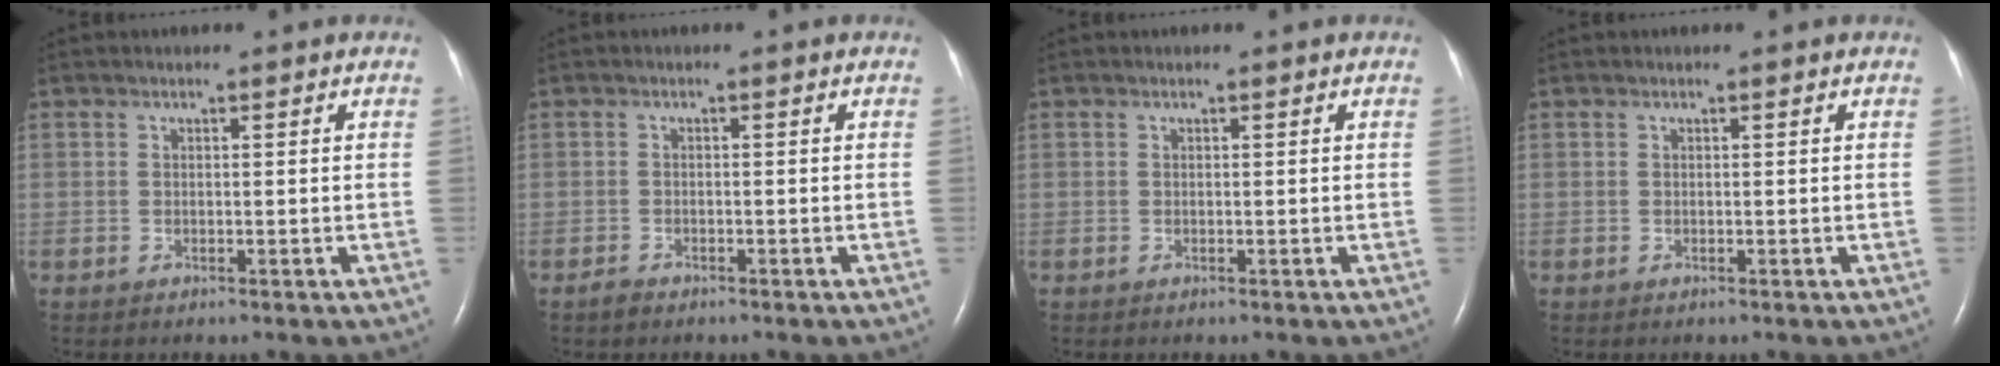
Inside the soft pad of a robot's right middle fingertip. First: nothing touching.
{"total": 1.5, "force": [-1.4, 0.6, 0.2], "torque": [-0.007, 0.000, -0.025]}
{"total": 0.0}
{"total": 0.0}